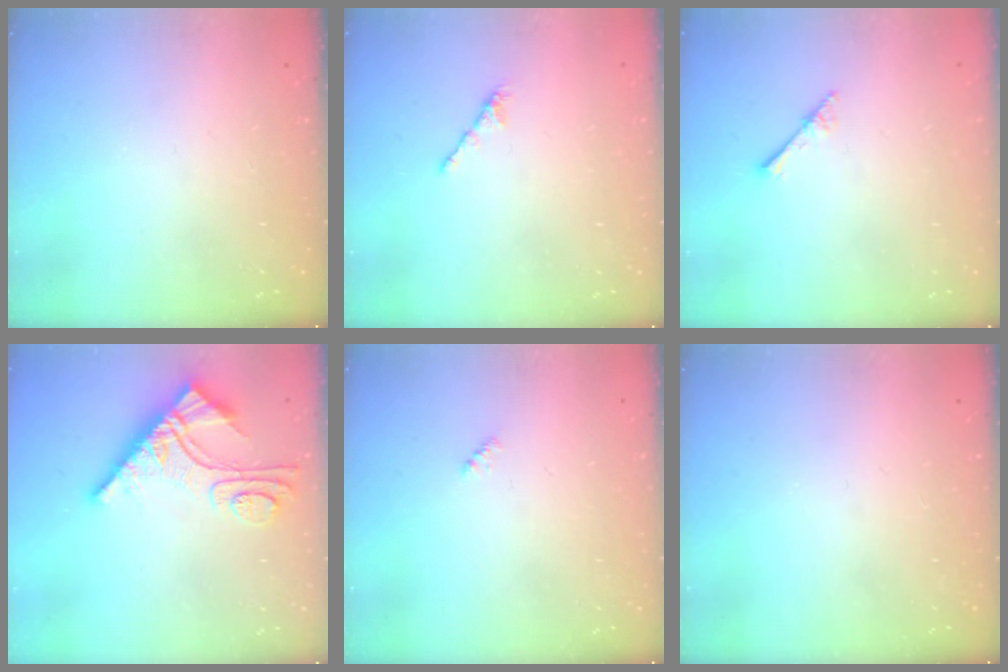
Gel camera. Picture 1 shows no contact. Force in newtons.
{"total": 2.1, "press": 2.0, "slide": 0.7}
{"total": 2.3, "press": 2.3, "slide": 0.2}
{"total": 11.3, "press": 11.2, "slide": 1.2}
{"total": 2.4, "press": 2.4, "slide": 0.5}
{"total": 0.0}